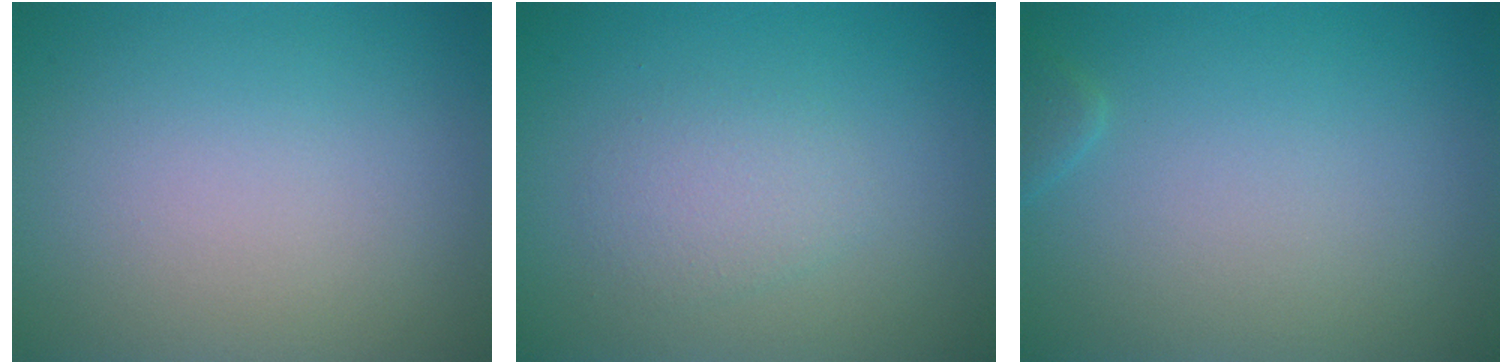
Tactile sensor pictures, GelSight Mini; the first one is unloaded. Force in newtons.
{"total": 2.0, "press": 2.0, "slide": 0.1}
{"total": 0.9, "press": 0.9, "slide": 0.0}